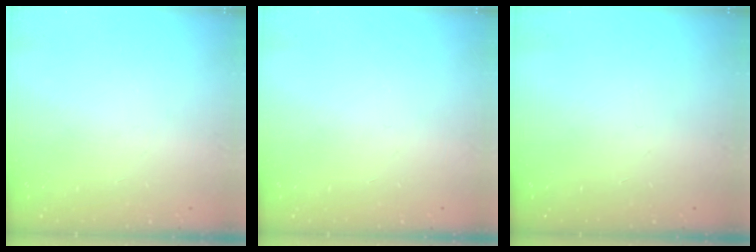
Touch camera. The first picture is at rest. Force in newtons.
{"total": 0.0}
{"total": 0.0}